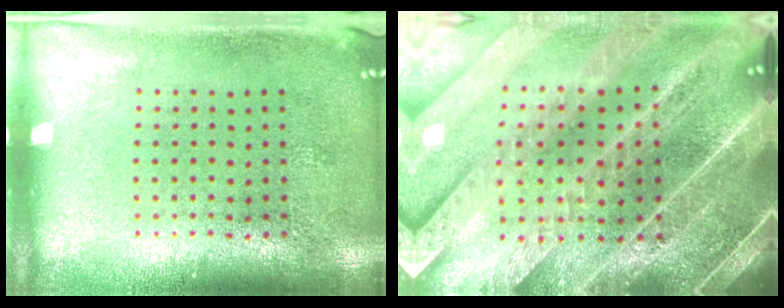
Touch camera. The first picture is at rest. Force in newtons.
{"total": 5.5, "press": 4.7, "slide": 2.8}